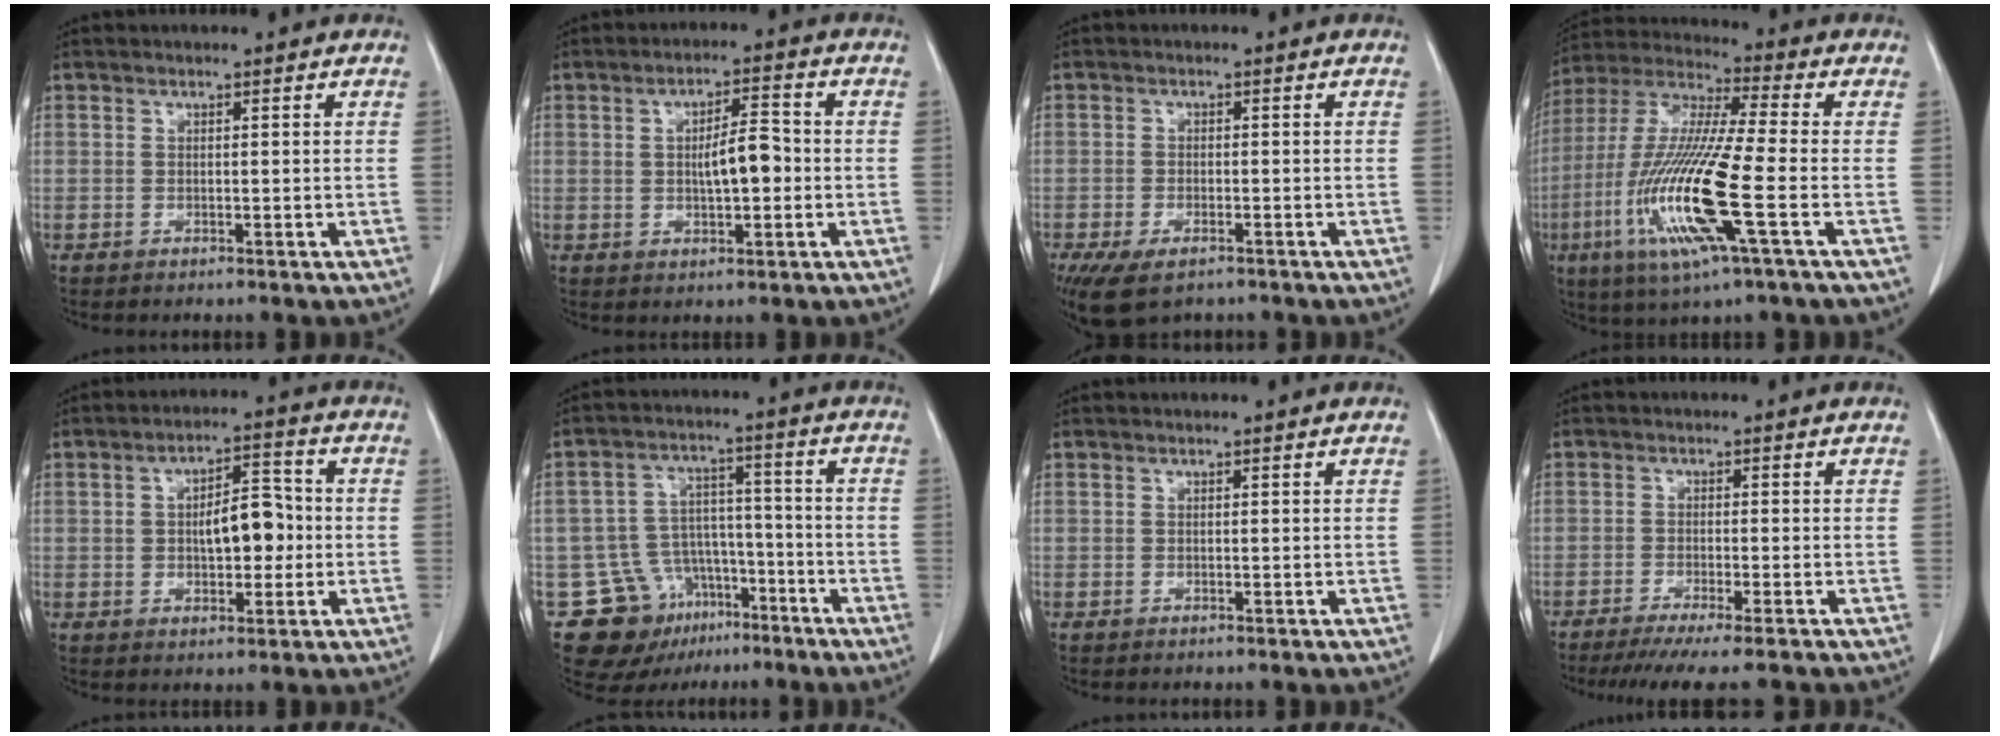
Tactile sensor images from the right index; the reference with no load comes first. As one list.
[{"total": 5.8, "force": [-0.3, 1.8, 5.5], "torque": [-0.092, 0.009, -0.003]}, {"total": 6.8, "force": [-4.5, 3.1, 4.0], "torque": [-0.071, -0.010, -0.073]}, {"total": 17.7, "force": [-5.2, 0.7, 16.9], "torque": [-0.361, -0.021, -0.104]}, {"total": 7.6, "force": [-0.3, 3.6, 6.7], "torque": [-0.107, 0.019, -0.003]}, {"total": 12.5, "force": [-7.4, 9.3, 3.8], "torque": [-0.062, 0.052, -0.106]}, {"total": 0.0}, {"total": 9.4, "force": [-8.0, -0.2, 4.9], "torque": [-0.053, -0.023, -0.122]}]